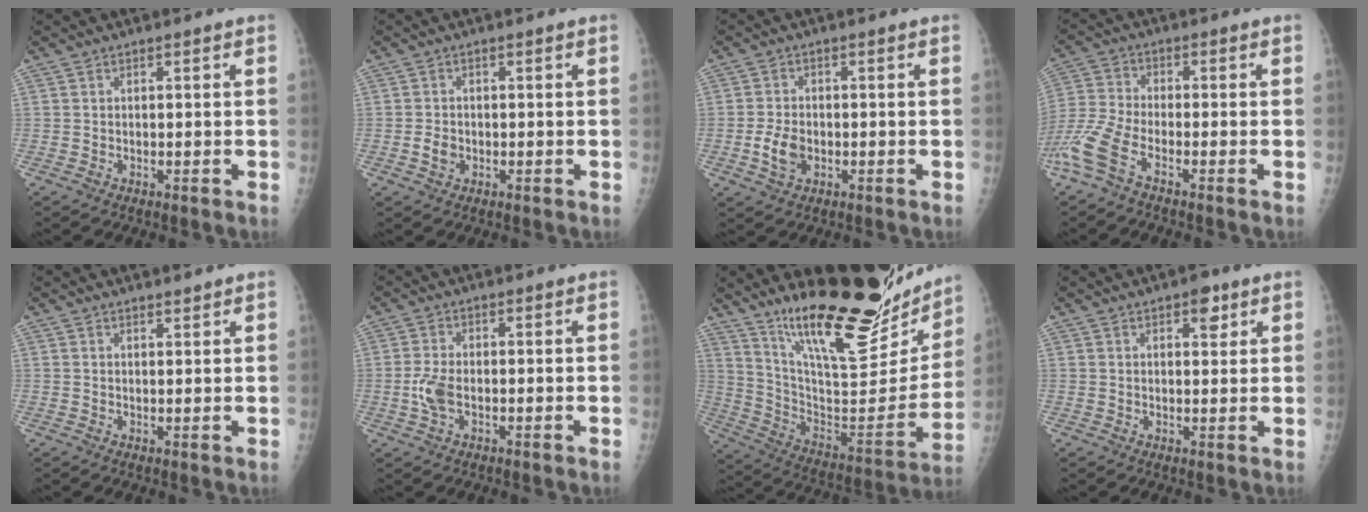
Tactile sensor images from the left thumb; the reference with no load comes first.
{"total": 2.0, "force": [-0.6, 1.6, 1.1], "torque": [-0.011, 0.003, -0.009]}
{"total": 4.4, "force": [-1.1, 3.0, 3.0], "torque": [-0.051, 0.002, -0.019]}
{"total": 8.5, "force": [-5.1, 2.5, 6.3], "torque": [-0.161, 0.006, -0.115]}
{"total": 1.1, "force": [1.1, 0.1, 0.1], "torque": [0.008, -0.010, 0.017]}
{"total": 4.0, "force": [-0.7, 2.2, 3.3], "torque": [-0.077, 0.003, -0.017]}
{"total": 29.7, "force": [21.5, 8.6, 18.6], "torque": [-0.252, -0.104, 0.338]}
{"total": 3.5, "force": [2.0, 1.8, 2.2], "torque": [-0.012, -0.008, 0.025]}